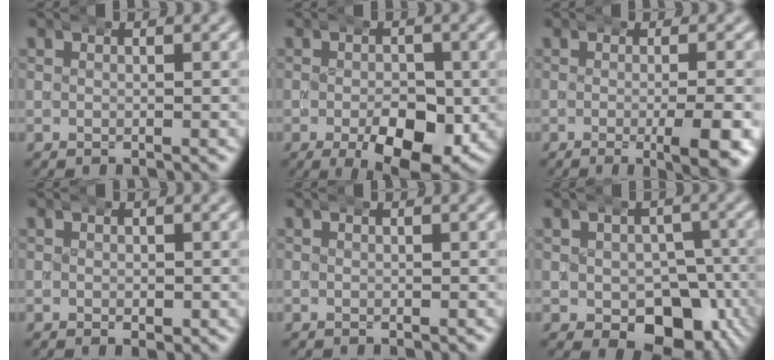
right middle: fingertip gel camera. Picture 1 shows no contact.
{"total": 8.4, "force": [-3.2, 4.0, 6.6], "torque": [-0.099, -0.031, -0.037]}
{"total": 5.2, "force": [-1.9, 0.6, 4.8], "torque": [-0.058, -0.002, -0.031]}
{"total": 0.9, "force": [-0.1, 0.5, 0.7], "torque": [-0.010, -0.006, 0.001]}
{"total": 0.0}
{"total": 9.0, "force": [-4.3, 6.1, 5.0], "torque": [-0.080, -0.052, -0.041]}